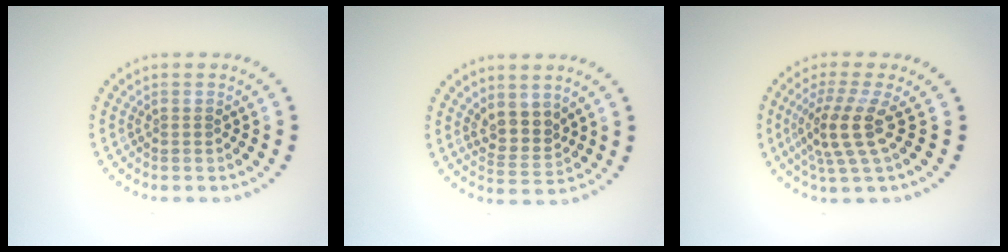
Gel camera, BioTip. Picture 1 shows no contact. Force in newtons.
{"total": 2.8, "press": 2.2, "slide": 1.7}
{"total": 3.9, "press": 2.9, "slide": 2.6}